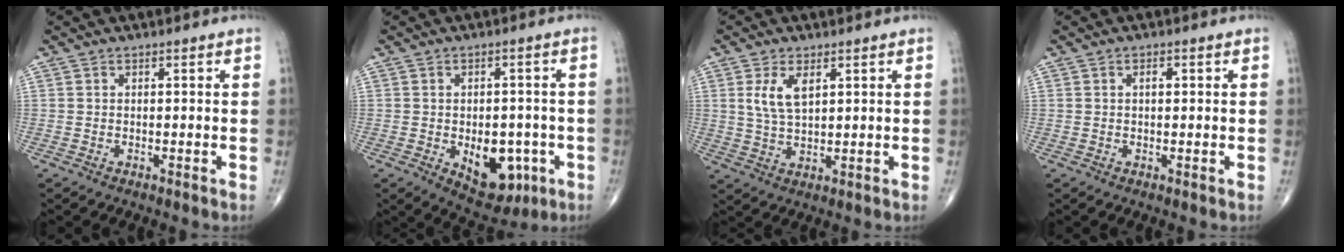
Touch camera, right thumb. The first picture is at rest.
{"total": 10.7, "force": [-3.3, 6.6, 7.7], "torque": [-0.069, 0.012, -0.031]}
{"total": 5.8, "force": [2.1, 2.8, 4.7], "torque": [-0.090, -0.008, 0.048]}
{"total": 1.3, "force": [0.3, 0.6, 1.1], "torque": [-0.019, 0.001, 0.005]}